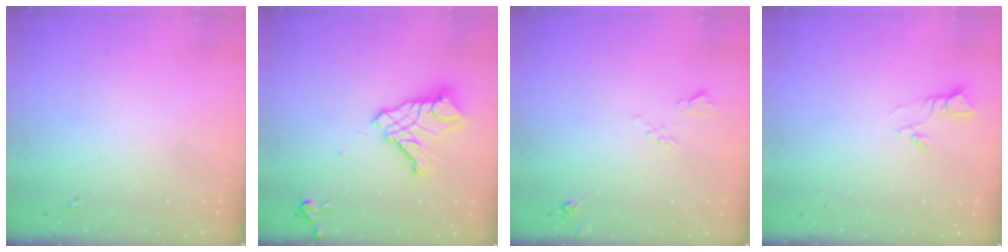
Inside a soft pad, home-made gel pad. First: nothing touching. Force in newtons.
{"total": 14.6, "press": 14.6, "slide": 1.5}
{"total": 6.2, "press": 6.2, "slide": 1.0}
{"total": 3.2, "press": 3.1, "slide": 0.3}